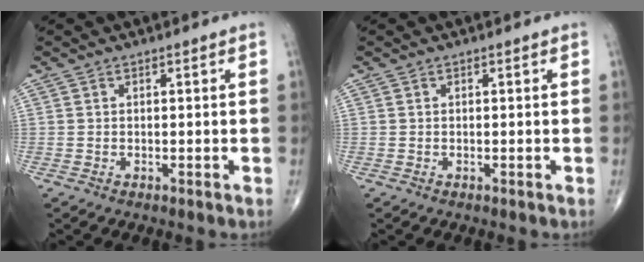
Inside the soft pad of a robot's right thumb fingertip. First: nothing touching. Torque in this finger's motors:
{"motor_torque": [0.01, 0.01, 0.00, 0.00, 0.01]}